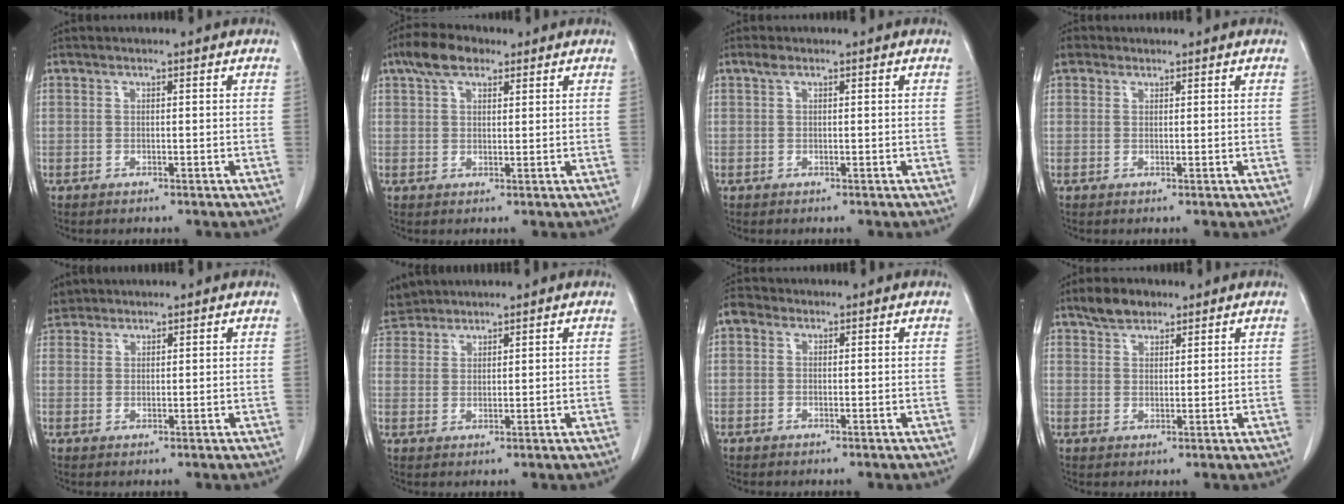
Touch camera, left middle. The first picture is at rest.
{"total": 5.7, "force": [3.5, 2.9, 3.3], "torque": [-0.065, 0.021, 0.065]}
{"total": 1.0, "force": [0.6, 0.5, 0.6], "torque": [-0.013, 0.013, 0.011]}
{"total": 2.5, "force": [1.5, 1.8, 0.6], "torque": [-0.014, 0.018, 0.027]}
{"total": 3.6, "force": [3.1, 1.8, 0.1], "torque": [-0.006, 0.012, 0.060]}
{"total": 5.2, "force": [5.0, 1.4, 0.2], "torque": [-0.010, 0.018, 0.100]}
{"total": 1.9, "force": [0.7, 1.5, 0.9], "torque": [-0.019, 0.014, 0.009]}
{"total": 4.2, "force": [3.3, 2.1, 1.6], "torque": [-0.033, 0.009, 0.061]}